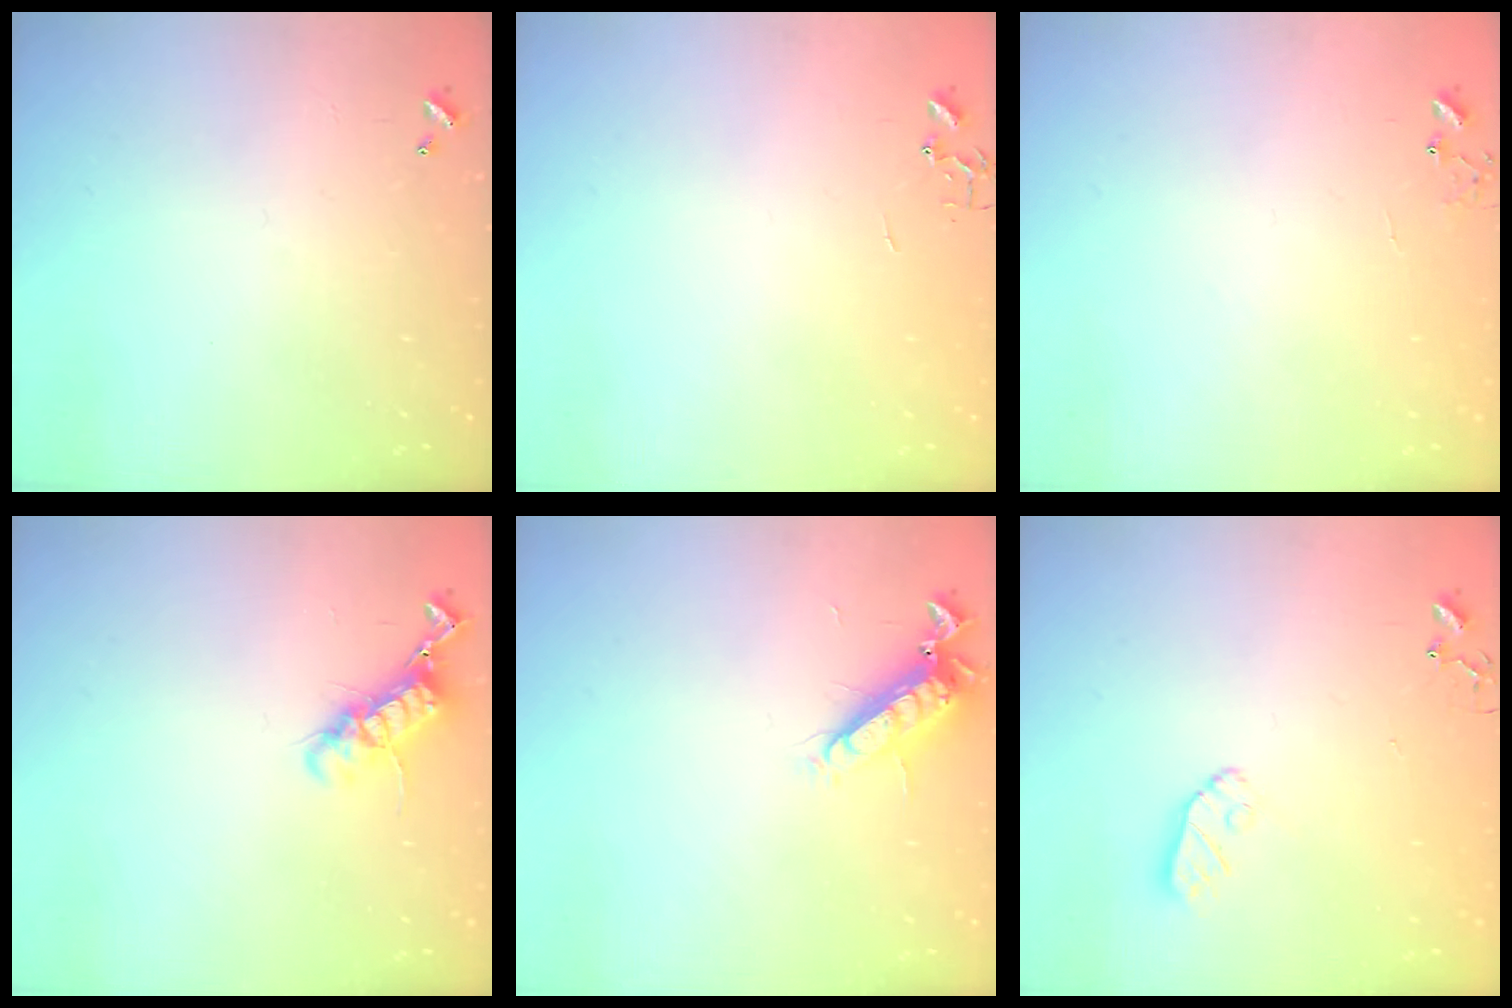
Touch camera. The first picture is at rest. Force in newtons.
{"total": 0.0}
{"total": 6.5, "press": 6.5, "slide": 0.5}
{"total": 11.9, "press": 11.8, "slide": 0.9}
{"total": 12.4, "press": 12.3, "slide": 1.5}
{"total": 7.2, "press": 7.2, "slide": 0.4}